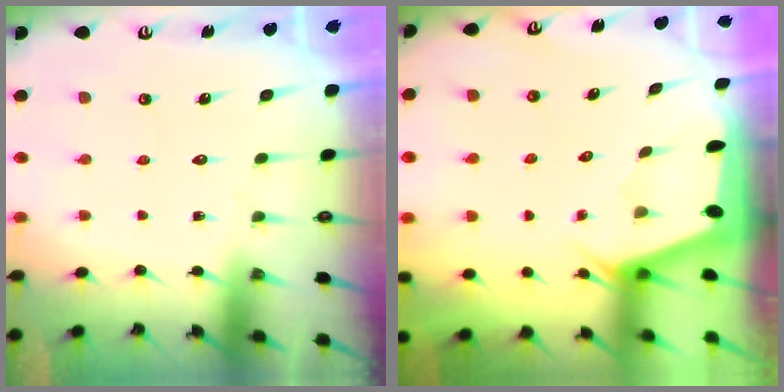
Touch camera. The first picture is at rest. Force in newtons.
{"total": 2.0, "press": 1.9, "slide": 0.3}